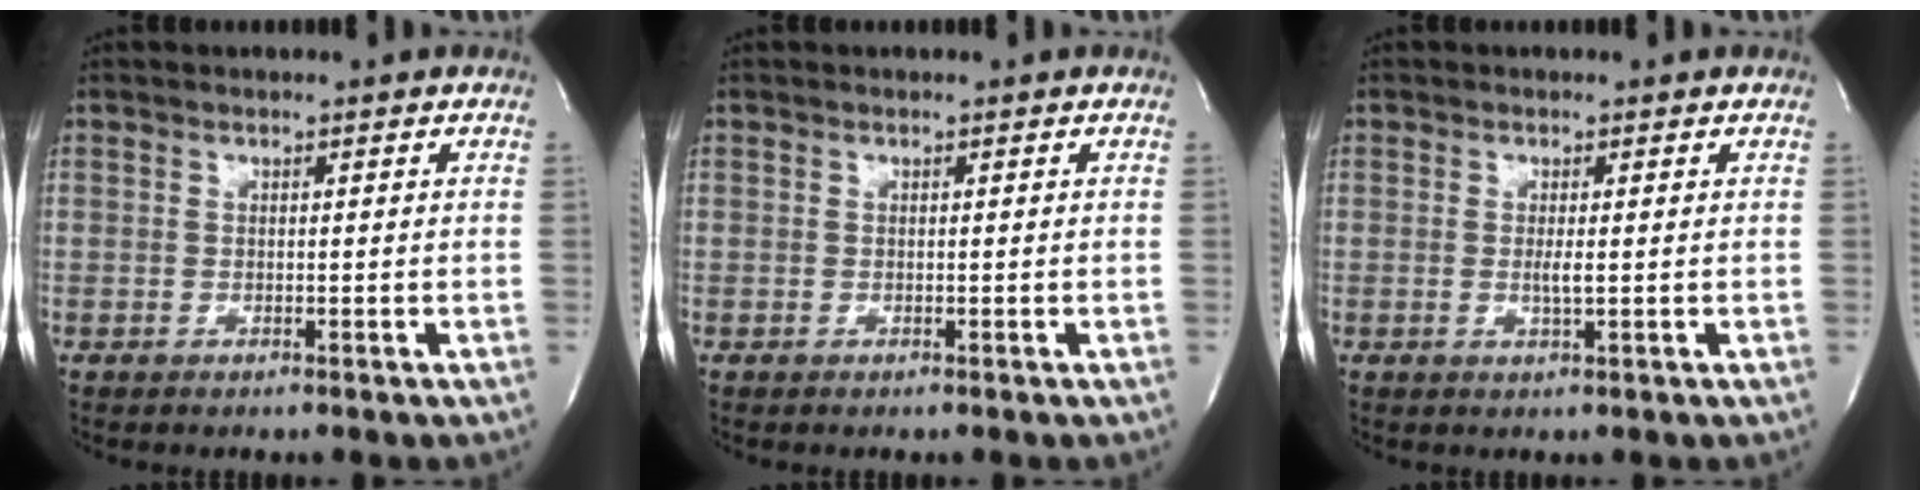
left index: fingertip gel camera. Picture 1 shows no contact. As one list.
[{"total": 0.0}, {"total": 1.7, "force": [-0.4, 0.1, 1.6], "torque": [-0.034, -0.007, -0.008]}]